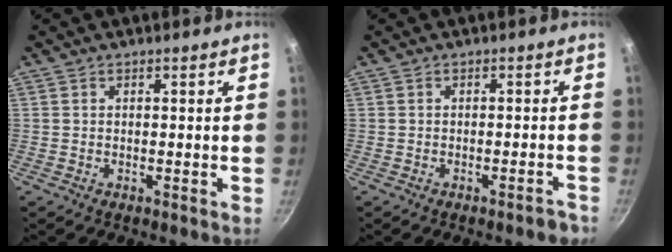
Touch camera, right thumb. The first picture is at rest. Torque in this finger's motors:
{"motor_torque": [2.59, 2.42, -0.20, -0.01, 0.03]}